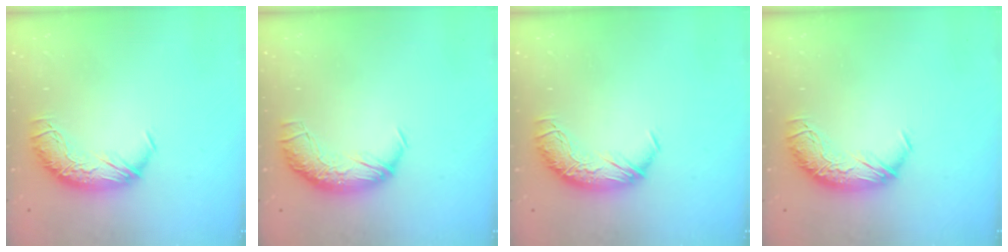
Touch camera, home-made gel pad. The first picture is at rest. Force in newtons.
{"total": 2.5, "press": 1.2, "slide": 2.2}
{"total": 0.0}
{"total": 0.0}